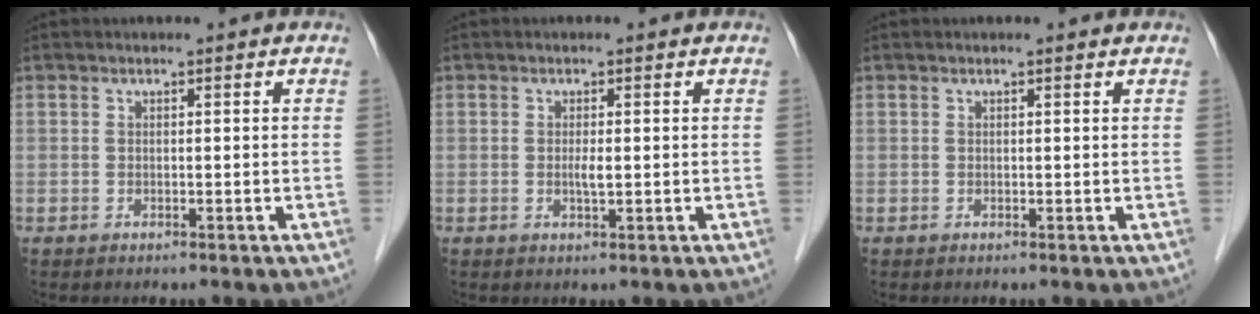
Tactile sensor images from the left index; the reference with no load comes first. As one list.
[{"total": 1.4, "force": [-0.1, 0.2, 1.4], "torque": [-0.029, -0.003, -0.003]}, {"total": 0.6, "force": [0.5, 0.0, 0.3], "torque": [-0.011, 0.005, 0.007]}]